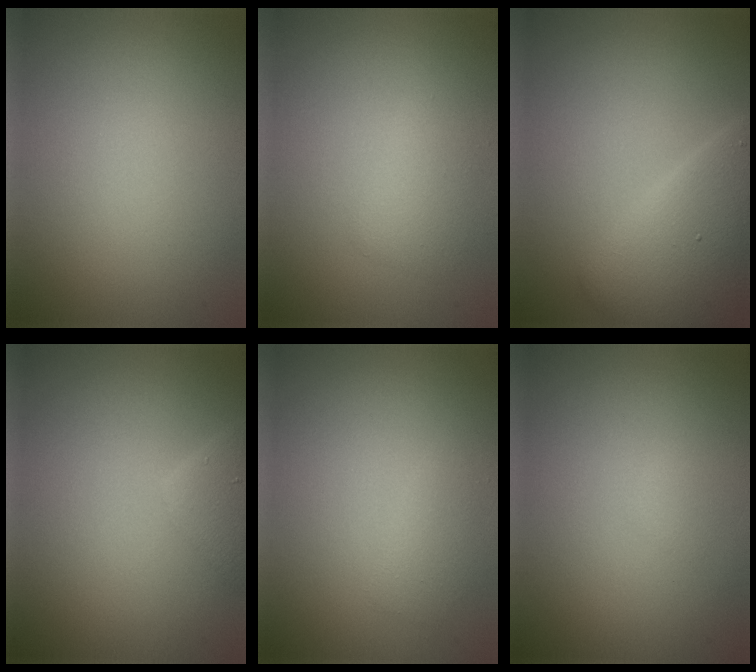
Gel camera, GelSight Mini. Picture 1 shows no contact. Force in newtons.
{"total": 1.9, "press": 1.9, "slide": 0.1}
{"total": 5.3, "press": 5.3, "slide": 0.3}
{"total": 2.2, "press": 2.2, "slide": 0.2}
{"total": 1.4, "press": 1.4, "slide": 0.1}
{"total": 0.6, "press": 0.6, "slide": 0.1}